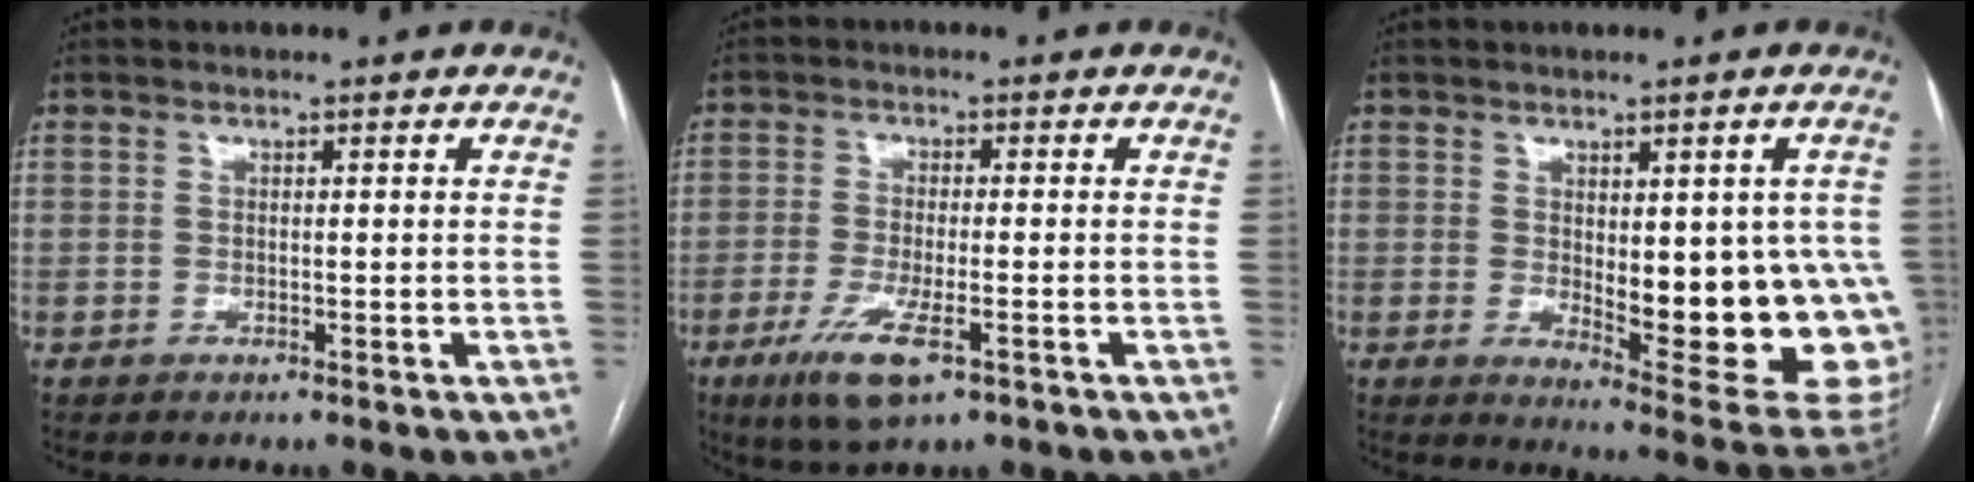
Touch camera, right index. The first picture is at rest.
{"total": 8.0, "force": [-4.1, 1.7, 6.6], "torque": [-0.131, -0.020, -0.068]}
{"total": 17.8, "force": [-1.1, 5.5, 16.9], "torque": [-0.154, -0.005, 0.009]}